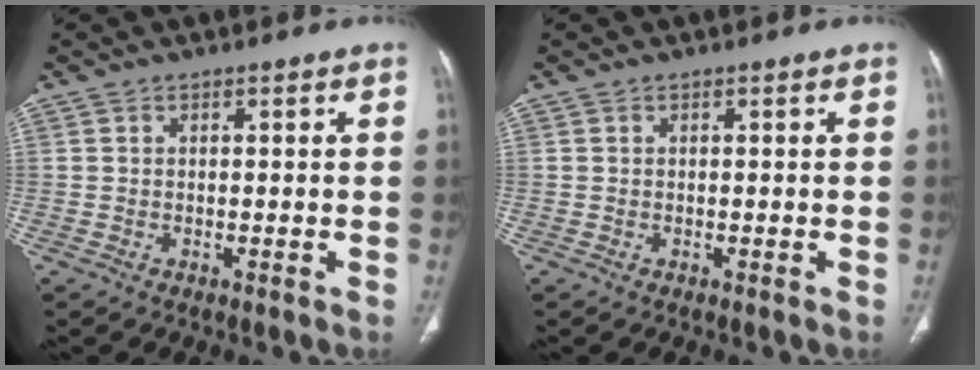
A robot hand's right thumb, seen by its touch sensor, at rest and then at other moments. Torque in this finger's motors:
{"motor_torque": [-0.10, 0.01, 0.32, 0.08, -0.01]}